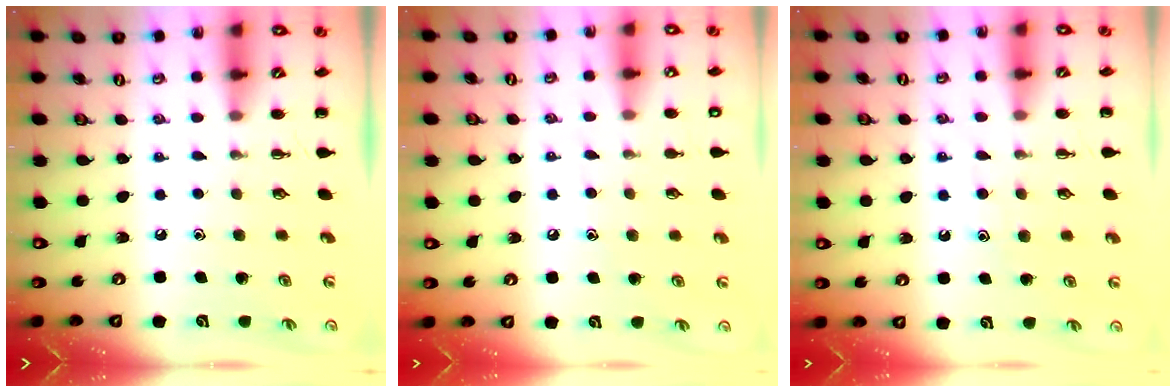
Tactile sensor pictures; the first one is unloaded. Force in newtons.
{"total": 6.6, "press": 6.4, "slide": 1.6}
{"total": 7.7, "press": 7.6, "slide": 1.1}